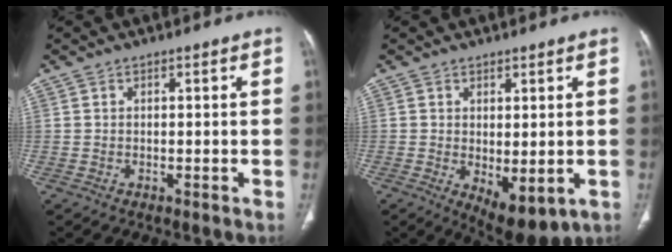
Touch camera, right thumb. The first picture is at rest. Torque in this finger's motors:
{"motor_torque": [-0.03, 0.29, 0.00, -0.20, 0.04]}